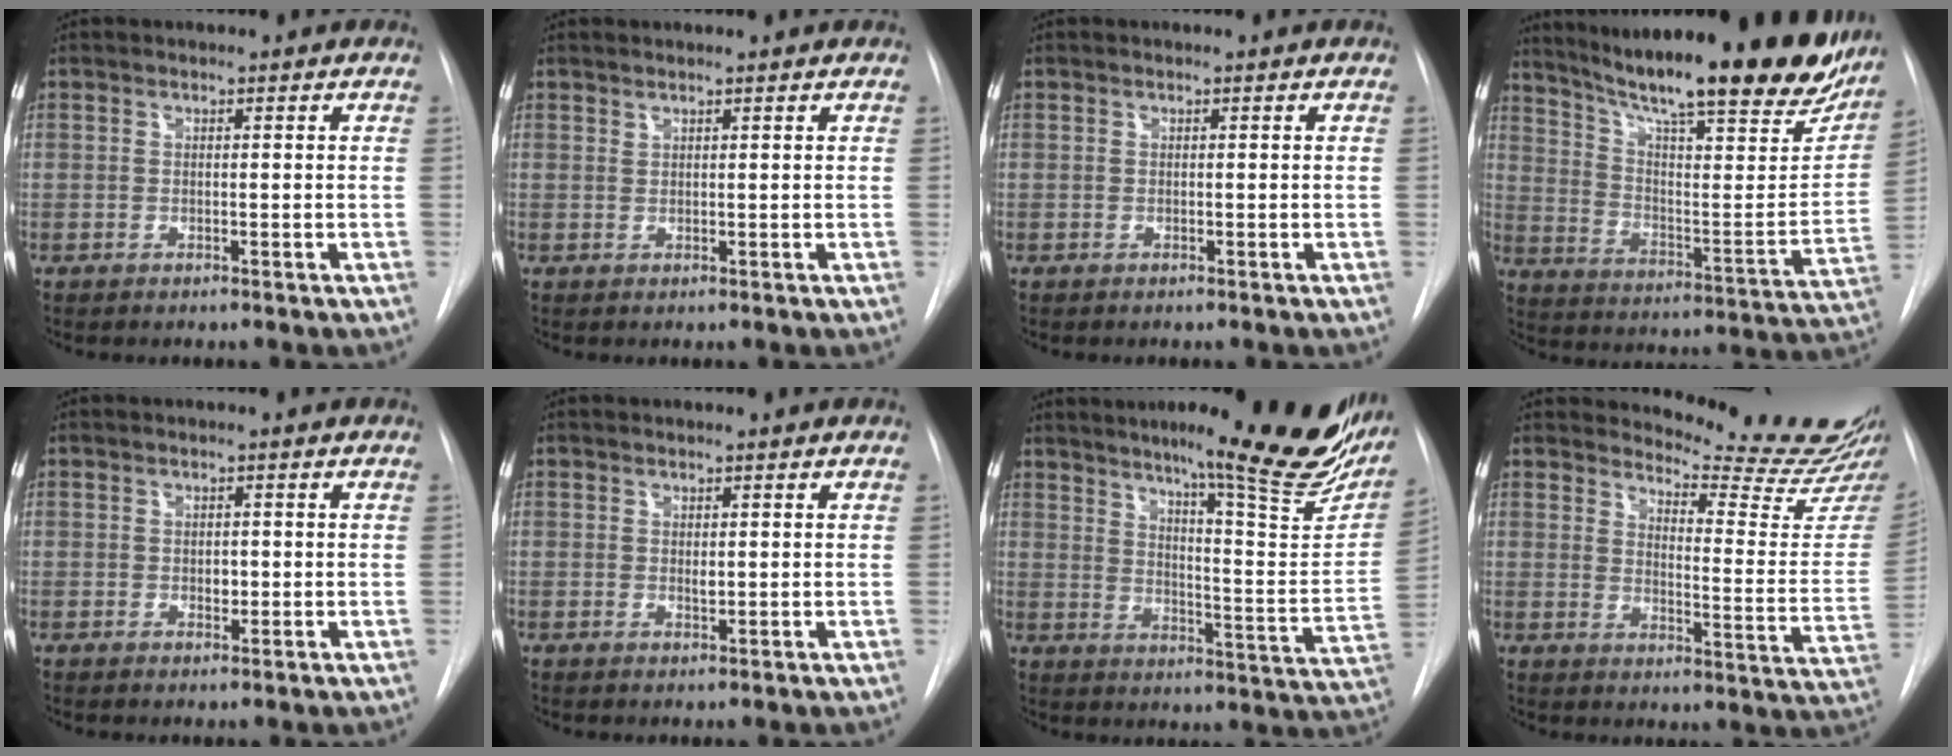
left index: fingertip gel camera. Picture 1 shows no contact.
{"total": 1.4, "force": [1.4, -0.2, 0.3], "torque": [-0.006, 0.006, 0.024]}
{"total": 0.0}
{"total": 30.6, "force": [24.8, 4.8, 17.3], "torque": [-0.266, -0.066, 0.330]}
{"total": 1.2, "force": [-0.2, 0.8, 0.8], "torque": [-0.011, -0.002, -0.001]}
{"total": 0.8, "force": [0.2, 0.3, 0.7], "torque": [-0.011, -0.006, 0.004]}
{"total": 25.6, "force": [19.4, 2.2, 16.6], "torque": [-0.220, -0.058, 0.247]}
{"total": 16.4, "force": [16.0, -1.1, 3.7], "torque": [-0.059, -0.136, 0.187]}